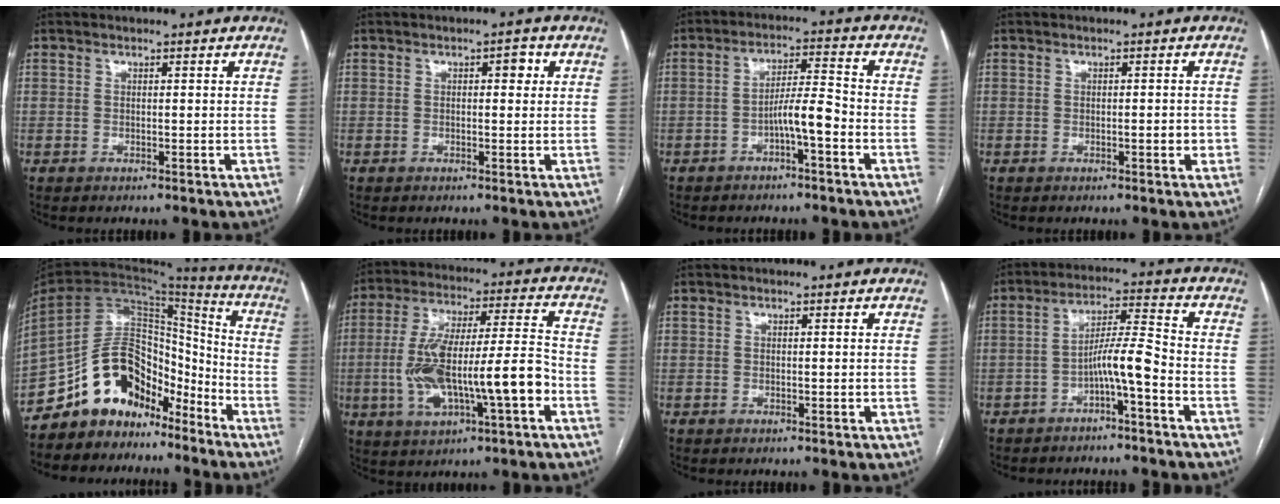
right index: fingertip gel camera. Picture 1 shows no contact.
{"total": 1.9, "force": [0.5, 0.8, 1.6], "torque": [-0.018, 0.007, 0.005]}
{"total": 5.6, "force": [-2.4, 0.4, 5.0], "torque": [-0.088, 0.013, -0.040]}
{"total": 1.7, "force": [-0.3, 0.7, 1.5], "torque": [-0.022, 0.000, -0.002]}
{"total": 15.0, "force": [-11.3, 7.9, 6.0], "torque": [-0.113, 0.064, -0.199]}
{"total": 16.6, "force": [-4.3, 3.2, 15.8], "torque": [-0.299, 0.017, -0.063]}
{"total": 0.0}
{"total": 6.5, "force": [-3.0, -0.1, 5.8], "torque": [-0.102, 0.019, -0.051]}